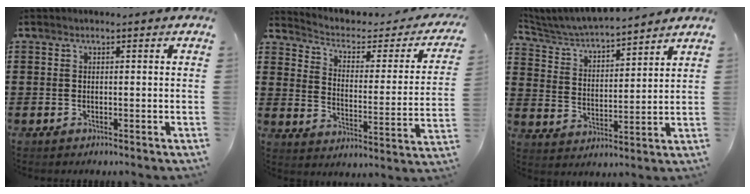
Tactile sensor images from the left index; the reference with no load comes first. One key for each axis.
{"total": 2.6, "fx": 1.5, "fy": 1.4, "fz": 1.5, "tx": -0.043, "ty": -0.014, "tz": 0.017}
{"total": 4.7, "fx": 4.5, "fy": 0.2, "fz": 1.2, "tx": -0.046, "ty": -0.034, "tz": 0.072}